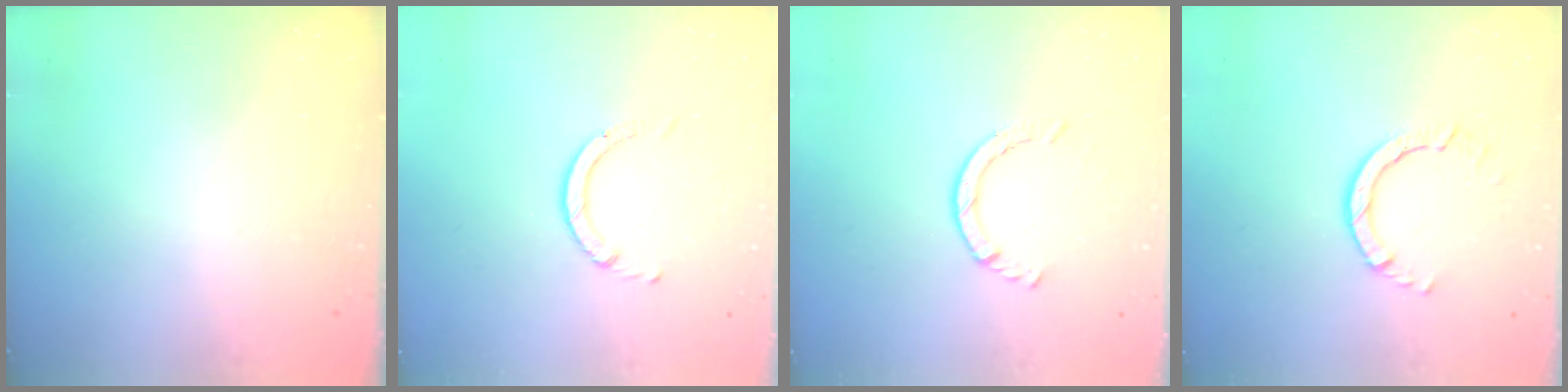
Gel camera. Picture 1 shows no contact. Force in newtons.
{"total": 2.3, "press": 2.3, "slide": 0.3}
{"total": 2.2, "press": 2.2, "slide": 0.4}
{"total": 4.7, "press": 4.7, "slide": 0.3}